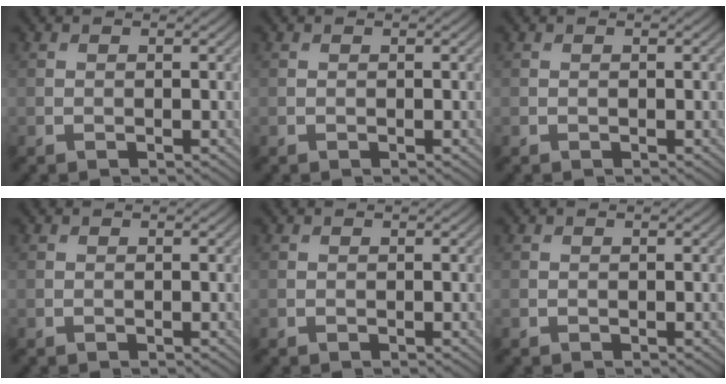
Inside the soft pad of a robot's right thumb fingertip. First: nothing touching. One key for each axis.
{"total": 0.0}
{"total": 0.0}
{"total": 0.0}
{"total": 0.0}
{"total": 0.0}